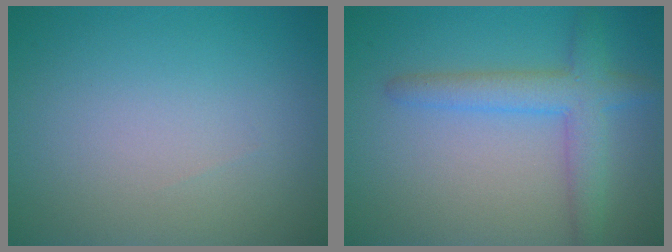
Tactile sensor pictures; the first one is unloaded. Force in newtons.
{"total": 3.9, "press": 3.9, "slide": 0.2}